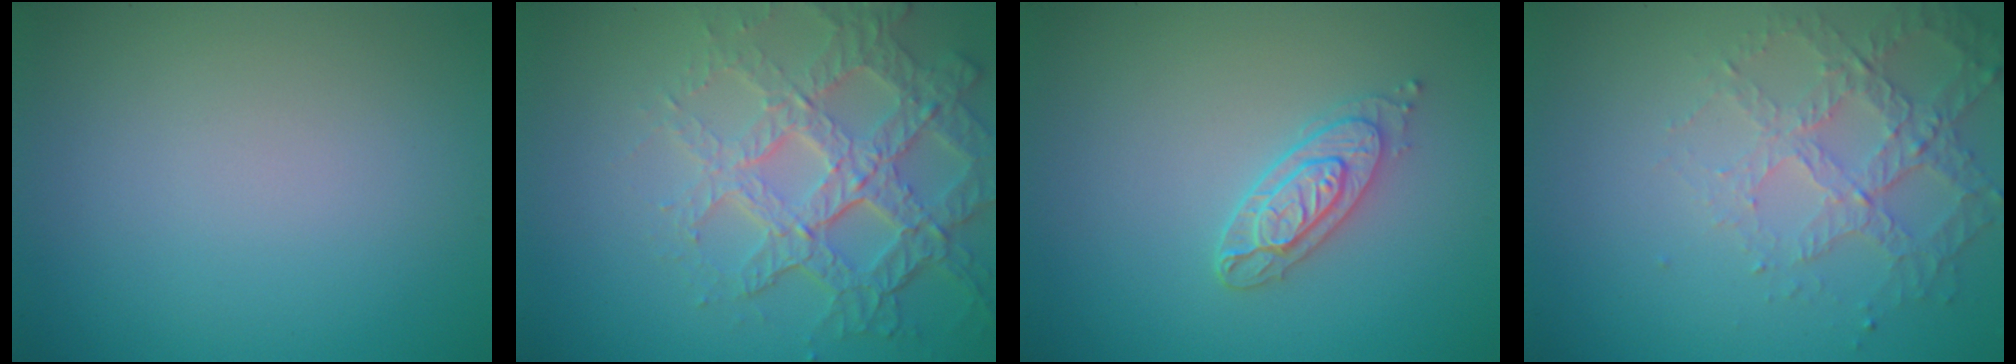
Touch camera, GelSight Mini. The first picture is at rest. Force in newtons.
{"total": 7.4, "press": 5.3, "slide": 5.2}
{"total": 2.9, "press": 2.5, "slide": 1.5}
{"total": 4.3, "press": 3.2, "slide": 2.9}